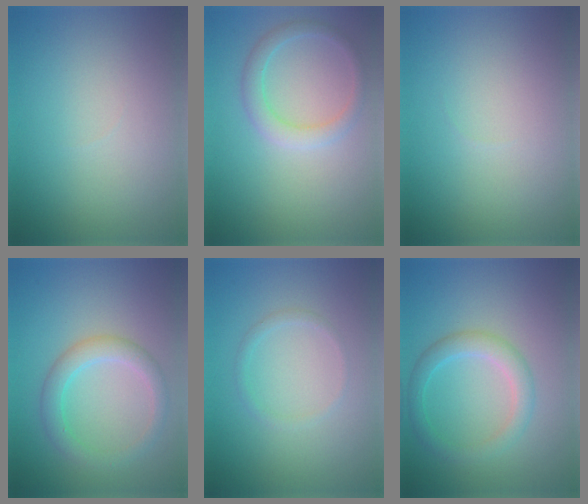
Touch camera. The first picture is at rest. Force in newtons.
{"total": 2.3, "press": 2.3, "slide": 0.2}
{"total": 0.0}
{"total": 2.9, "press": 2.9, "slide": 0.1}
{"total": 0.9, "press": 0.9, "slide": 0.1}
{"total": 2.8, "press": 2.8, "slide": 0.1}